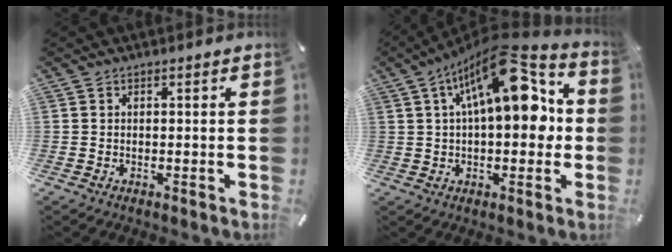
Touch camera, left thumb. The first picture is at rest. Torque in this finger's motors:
{"motor_torque": [2.02, 2.99, 1.93, -0.84, 0.69]}